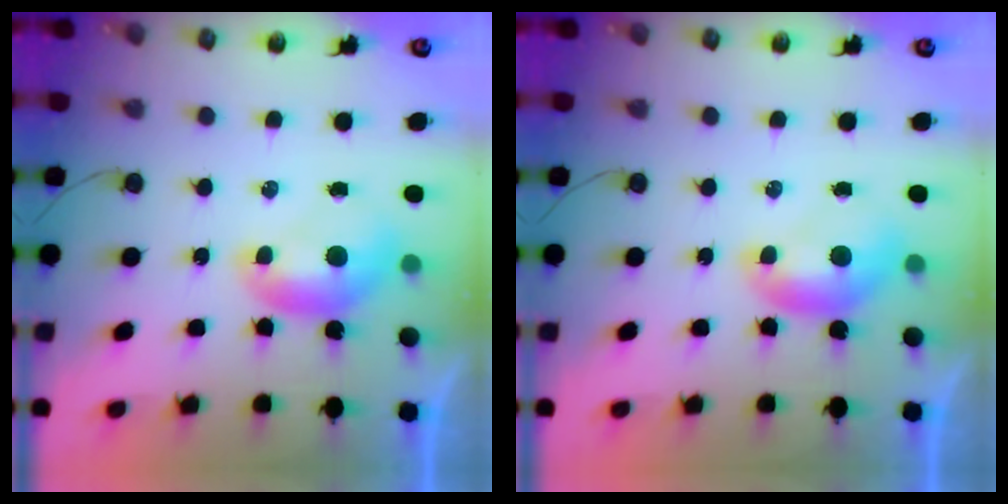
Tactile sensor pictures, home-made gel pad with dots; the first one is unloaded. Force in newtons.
{"total": 0.0}